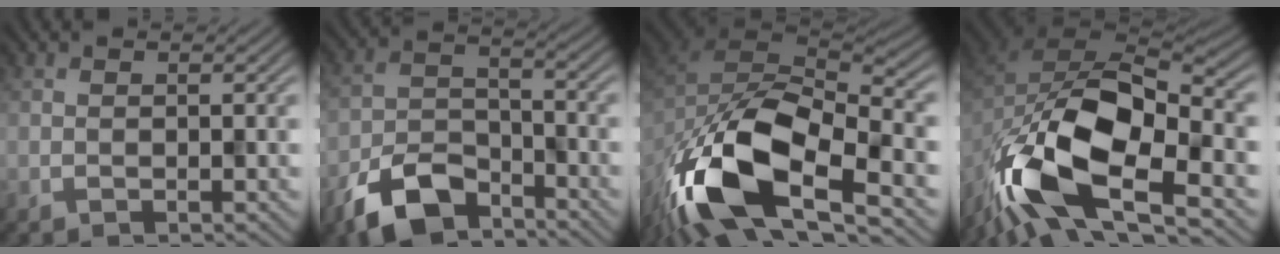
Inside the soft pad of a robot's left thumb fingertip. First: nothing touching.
{"total": 9.1, "force": [-6.4, 4.4, 4.8], "torque": [-0.096, -0.008, -0.136]}
{"total": 17.9, "force": [-8.7, 8.7, 13.0], "torque": [-0.299, -0.044, -0.150]}
{"total": 16.1, "force": [-7.4, 8.1, 11.8], "torque": [-0.245, -0.036, -0.137]}